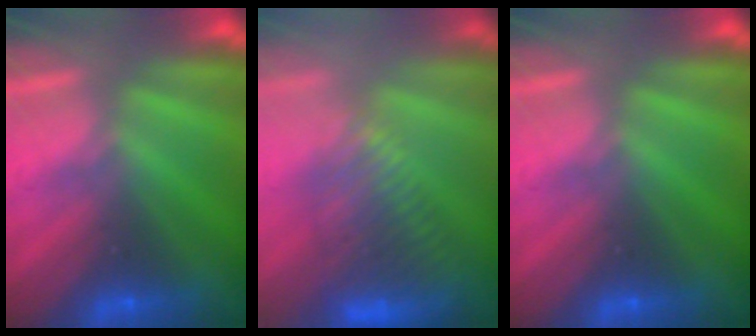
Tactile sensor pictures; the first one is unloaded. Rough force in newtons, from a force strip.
{"total": 4.7}
{"total": 0.0}